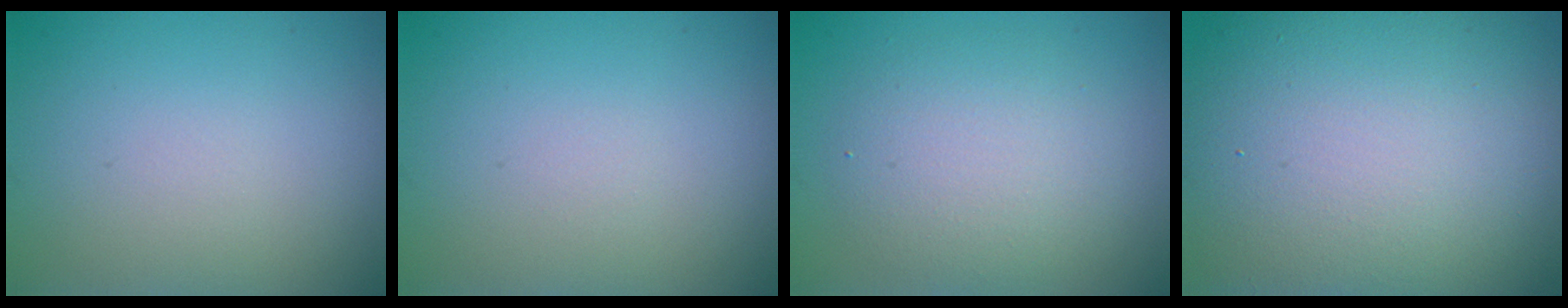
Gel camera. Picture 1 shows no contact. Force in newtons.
{"total": 0.0}
{"total": 3.9, "press": 3.9, "slide": 0.1}
{"total": 14.8, "press": 14.8, "slide": 0.7}